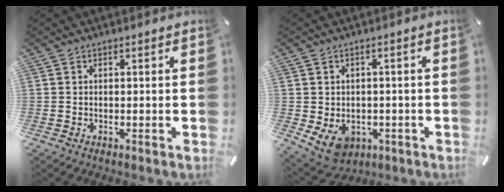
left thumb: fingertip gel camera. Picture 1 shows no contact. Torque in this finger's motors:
{"motor_torque": [1.09, 1.33, 0.72, 0.24, 0.07]}